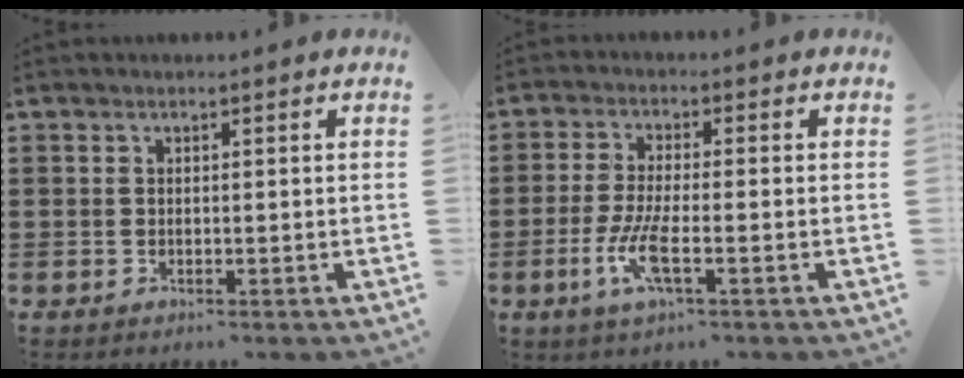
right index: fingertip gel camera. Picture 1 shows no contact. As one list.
[{"total": 6.0, "force": [-2.1, 1.3, 5.4], "torque": [-0.123, -0.015, -0.044]}]